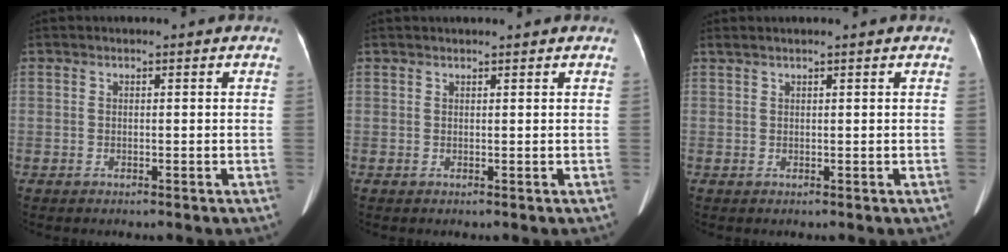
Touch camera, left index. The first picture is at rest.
{"total": 1.1, "force": [1.0, 0.1, 0.3], "torque": [-0.006, 0.014, 0.018]}
{"total": 1.1, "force": [0.9, -0.2, 0.7], "torque": [-0.020, 0.020, 0.025]}